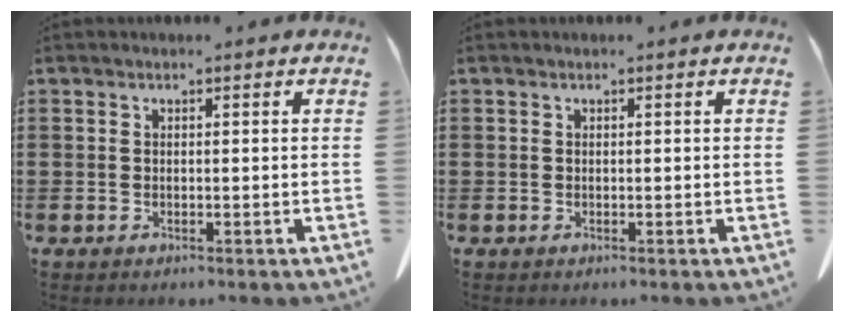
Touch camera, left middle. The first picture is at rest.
{"total": 0.0}